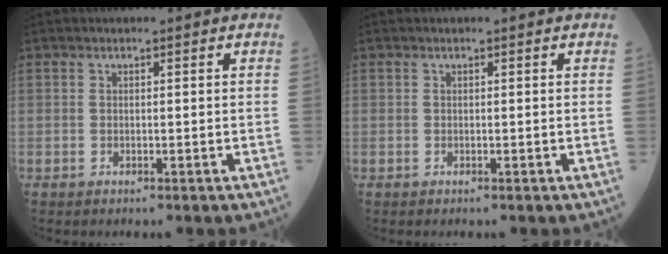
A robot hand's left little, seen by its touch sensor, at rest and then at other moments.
{"total": 0.0}